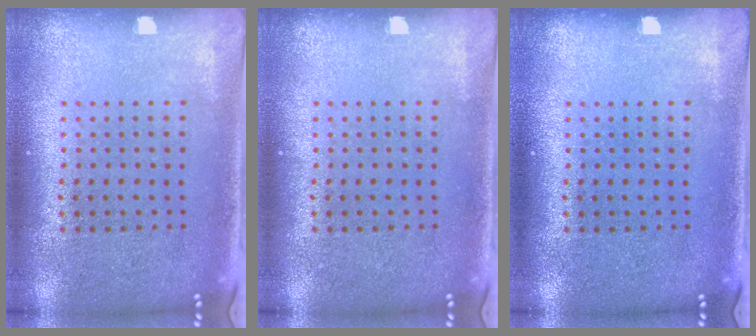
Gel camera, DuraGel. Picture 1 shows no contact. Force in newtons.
{"total": 0.0}
{"total": 0.0}